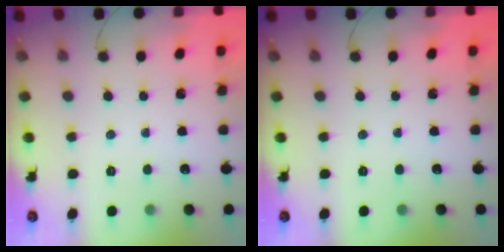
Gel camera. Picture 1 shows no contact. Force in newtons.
{"total": 0.0}